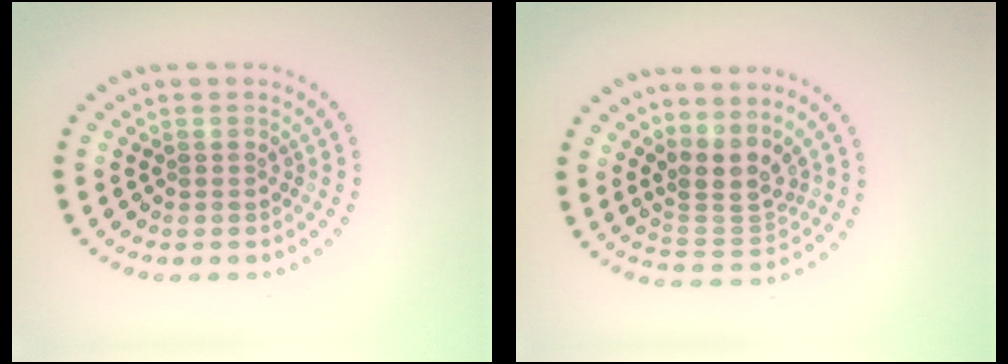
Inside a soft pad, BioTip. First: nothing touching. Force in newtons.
{"total": 3.3, "press": 2.5, "slide": 2.2}